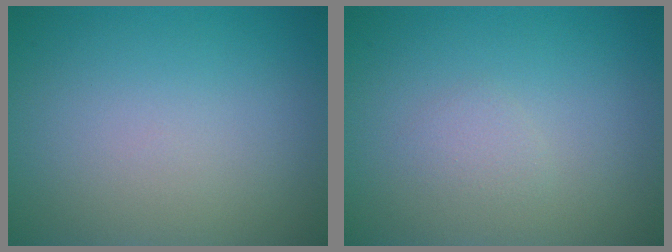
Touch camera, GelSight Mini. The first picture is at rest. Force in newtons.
{"total": 0.9, "press": 0.9, "slide": 0.0}